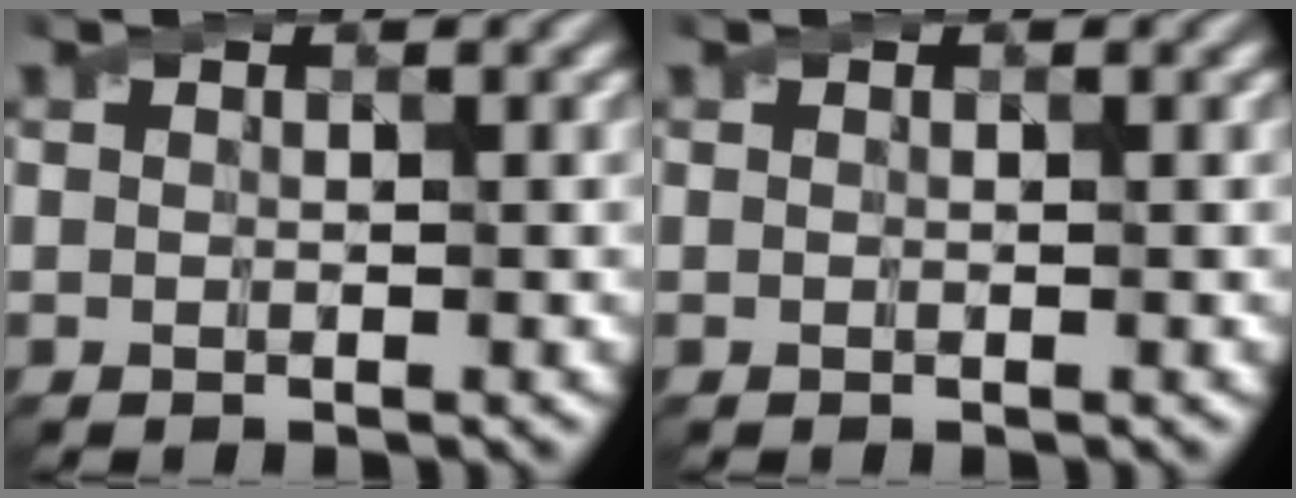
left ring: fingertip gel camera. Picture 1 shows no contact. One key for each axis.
{"total": 0.0}